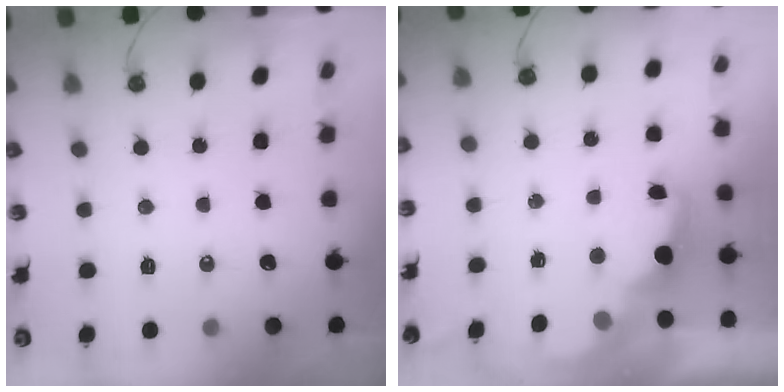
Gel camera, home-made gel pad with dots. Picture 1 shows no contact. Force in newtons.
{"total": 2.8, "press": 2.6, "slide": 0.8}